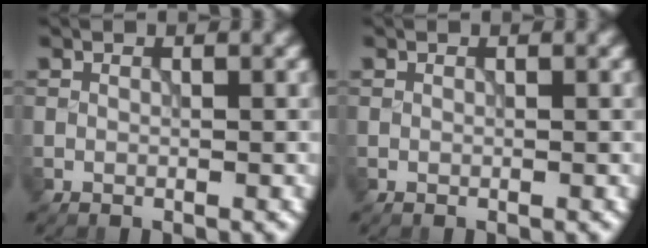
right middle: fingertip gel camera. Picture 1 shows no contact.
{"total": 0.0}